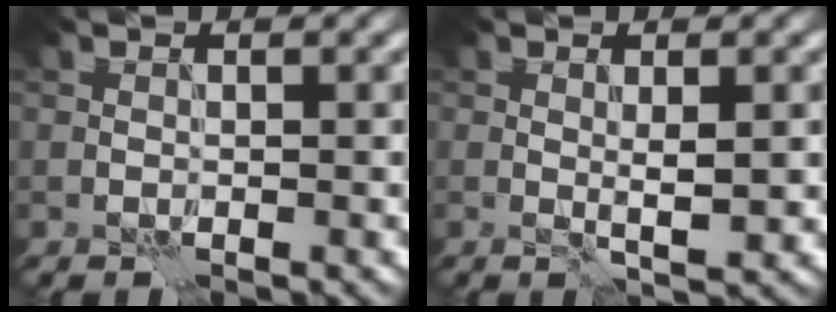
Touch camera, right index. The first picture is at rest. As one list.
[{"total": 2.0, "force": [0.2, 0.3, 2.0], "torque": [-0.033, -0.004, 0.004]}]